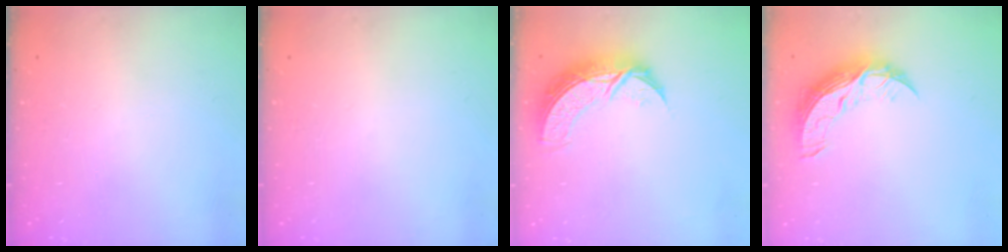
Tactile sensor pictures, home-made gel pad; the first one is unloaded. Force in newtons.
{"total": 0.0}
{"total": 9.2, "press": 9.2, "slide": 0.6}
{"total": 9.7, "press": 9.7, "slide": 0.6}